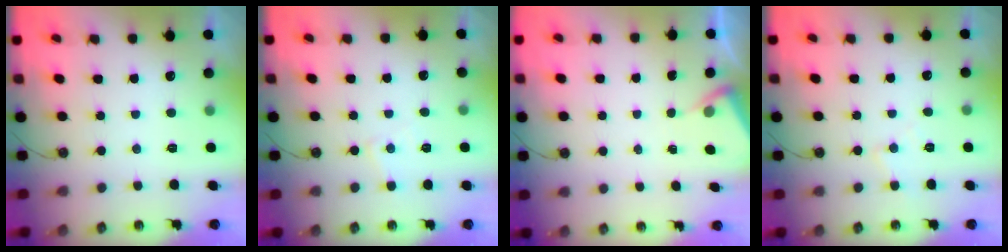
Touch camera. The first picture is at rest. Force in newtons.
{"total": 4.8, "press": 4.8, "slide": 0.7}
{"total": 3.0, "press": 3.0, "slide": 0.5}
{"total": 5.1, "press": 5.0, "slide": 0.7}